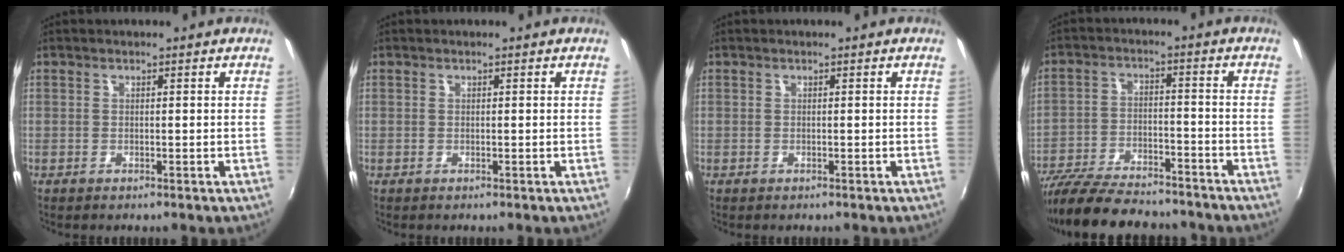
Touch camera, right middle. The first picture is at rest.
{"total": 0.0}
{"total": 0.0}
{"total": 21.1, "force": [-17.9, 5.9, 9.5], "torque": [-0.197, -0.030, -0.277]}